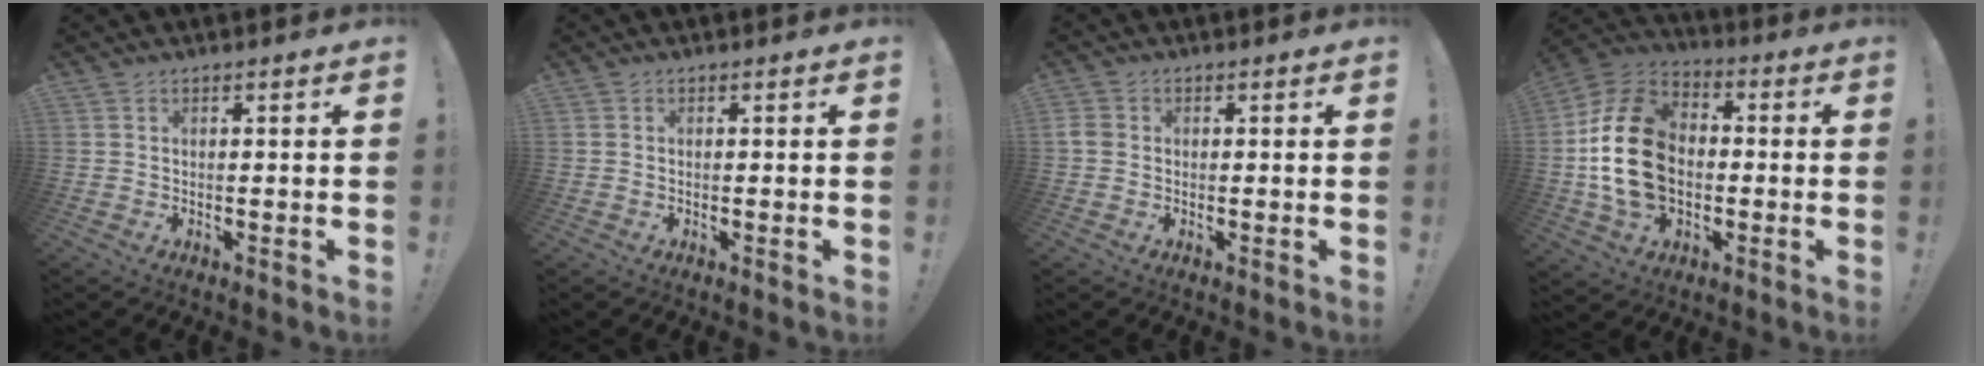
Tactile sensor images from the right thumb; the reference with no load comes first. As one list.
[{"total": 0.0}, {"total": 2.8, "force": [-0.2, 2.4, 1.4], "torque": [-0.034, 0.007, -0.002]}, {"total": 21.5, "force": [-0.6, 15.8, 14.6], "torque": [-0.262, 0.022, 0.002]}]